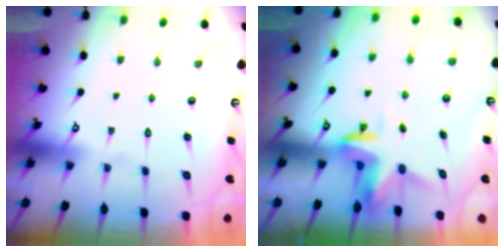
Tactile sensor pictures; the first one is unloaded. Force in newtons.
{"total": 3.3, "press": 3.2, "slide": 0.5}